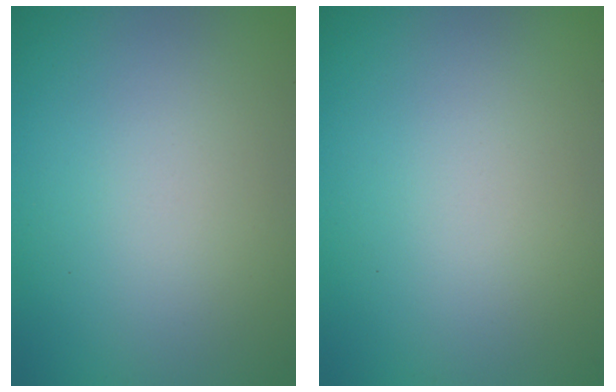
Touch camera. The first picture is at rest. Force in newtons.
{"total": 0.0}